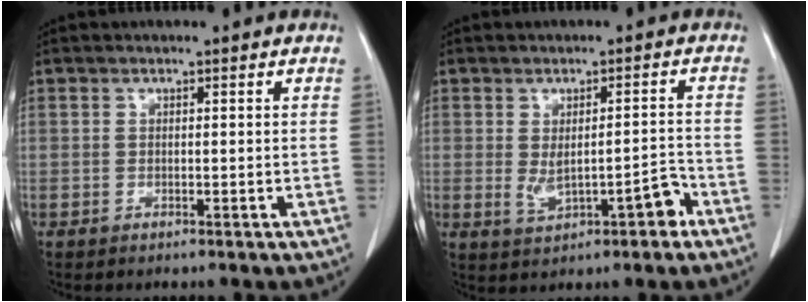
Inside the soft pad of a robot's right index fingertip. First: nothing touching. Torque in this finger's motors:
{"motor_torque": [0.20, -0.04, 0.13, 0.04]}